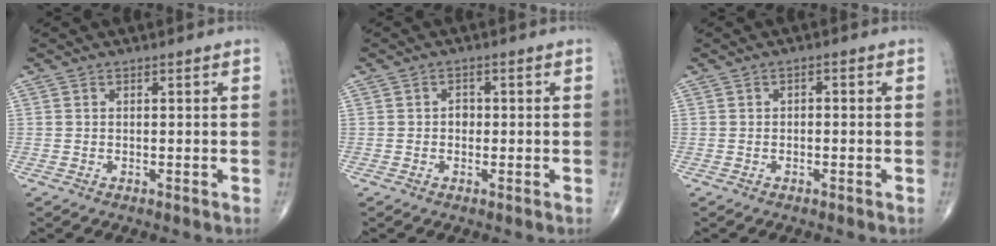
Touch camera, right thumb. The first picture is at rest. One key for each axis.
{"total": 1.6, "fx": -0.1, "fy": 1.3, "fz": 0.9, "tx": -0.005, "ty": 0.005, "tz": -0.005}
{"total": 0.9, "fx": -0.1, "fy": 0.6, "fz": 0.7, "tx": -0.006, "ty": 0.007, "tz": -0.005}